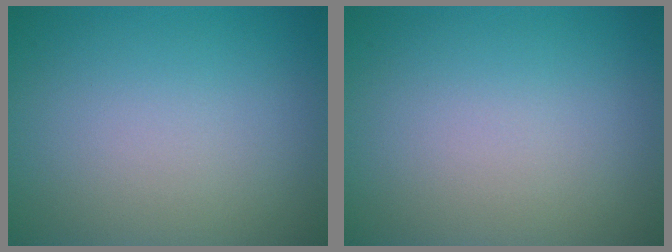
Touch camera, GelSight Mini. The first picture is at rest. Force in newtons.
{"total": 0.0}